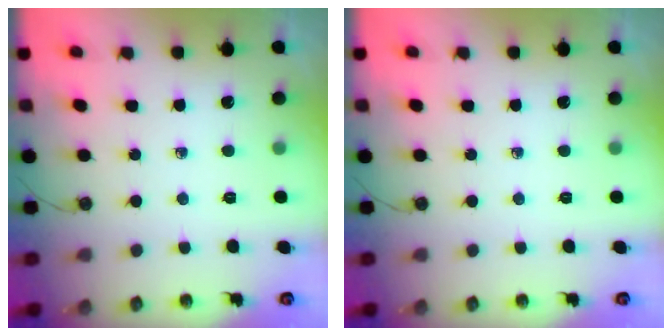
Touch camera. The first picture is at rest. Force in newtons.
{"total": 0.0}